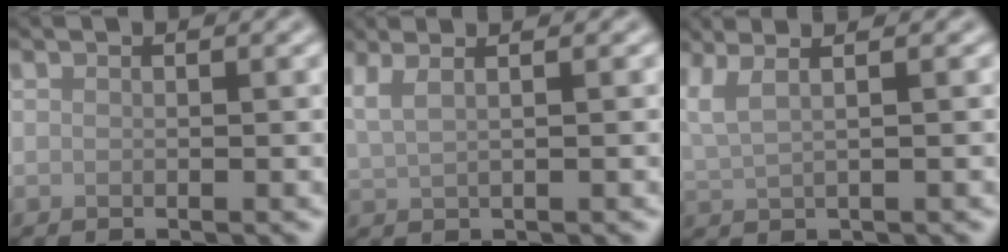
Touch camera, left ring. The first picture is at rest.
{"total": 3.8, "force": [2.3, 1.7, 2.5], "torque": [-0.033, 0.023, 0.019]}
{"total": 3.9, "force": [2.3, 1.5, 2.8], "torque": [-0.049, 0.026, 0.022]}